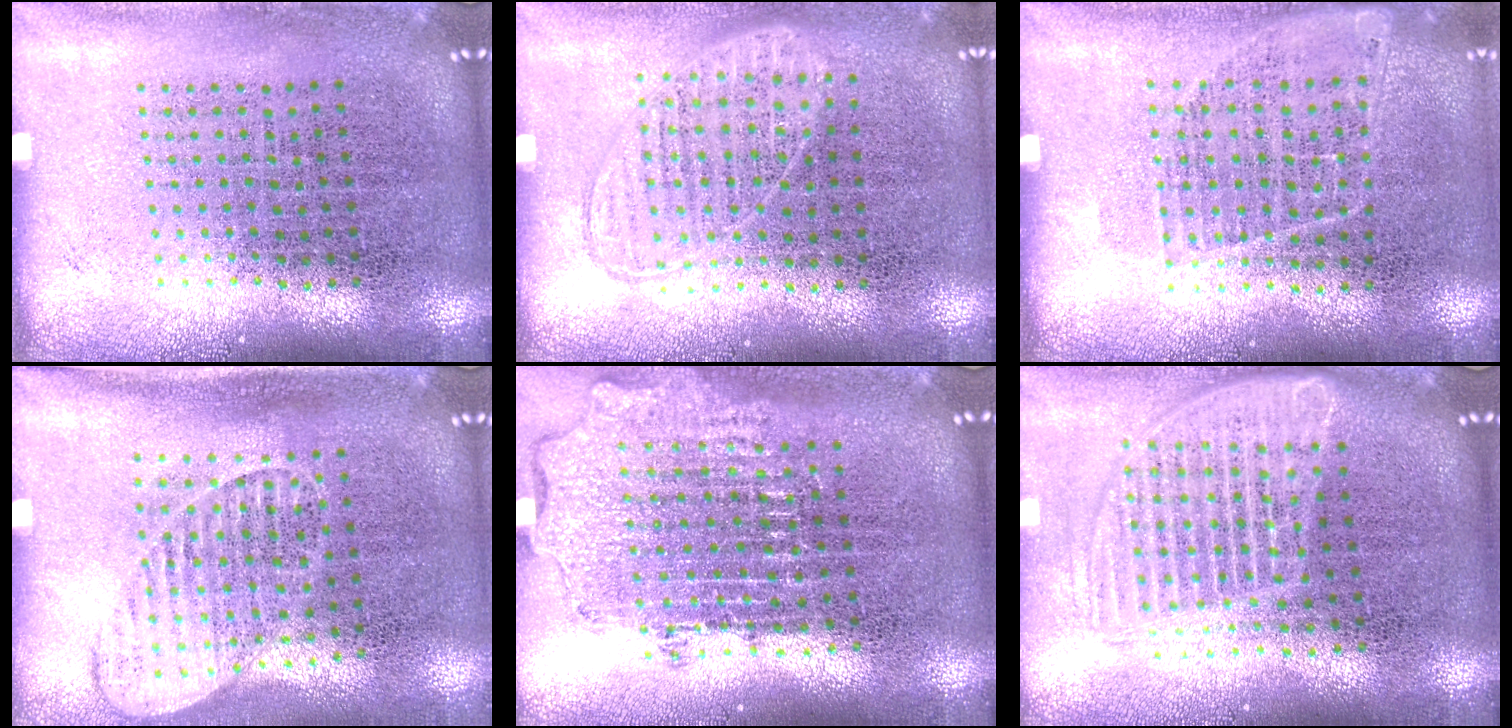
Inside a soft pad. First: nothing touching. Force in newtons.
{"total": 0.9, "press": 0.9, "slide": 0.3}
{"total": 1.0, "press": 0.9, "slide": 0.6}
{"total": 1.4, "press": 1.2, "slide": 0.9}
{"total": 2.0, "press": 1.5, "slide": 1.3}
{"total": 1.7, "press": 1.4, "slide": 1.0}